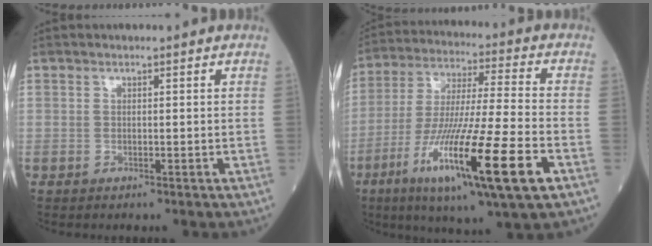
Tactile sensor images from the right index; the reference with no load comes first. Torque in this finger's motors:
{"motor_torque": [1.94, -0.20, 0.92, 0.21]}